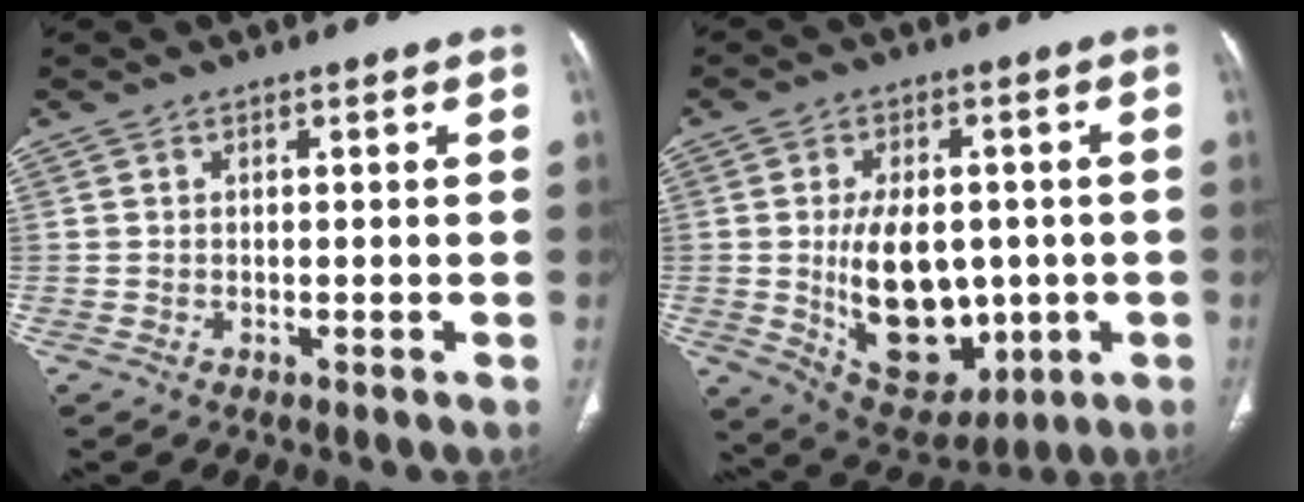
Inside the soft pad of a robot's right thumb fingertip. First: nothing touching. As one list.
[{"total": 17.5, "force": [-1.6, 11.0, 13.5], "torque": [-0.179, -0.004, 0.006]}]